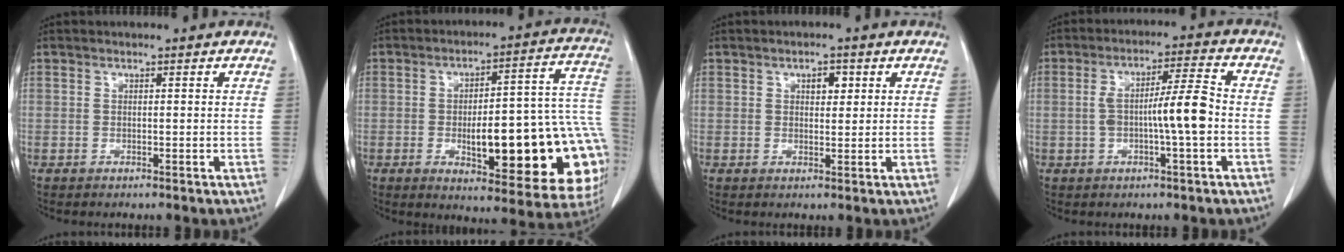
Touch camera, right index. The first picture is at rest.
{"total": 24.4, "force": [-5.4, 6.7, 22.8], "torque": [-0.207, 0.032, -0.051]}
{"total": 2.5, "force": [1.0, 1.2, 1.9], "torque": [-0.027, 0.001, 0.016]}
{"total": 7.8, "force": [-1.2, 0.3, 7.7], "torque": [-0.138, 0.015, -0.021]}